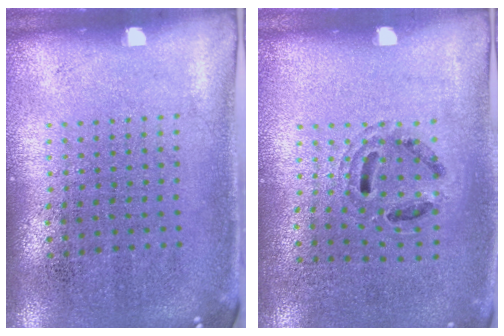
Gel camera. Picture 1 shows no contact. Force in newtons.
{"total": 0.8, "press": 0.8, "slide": 0.2}